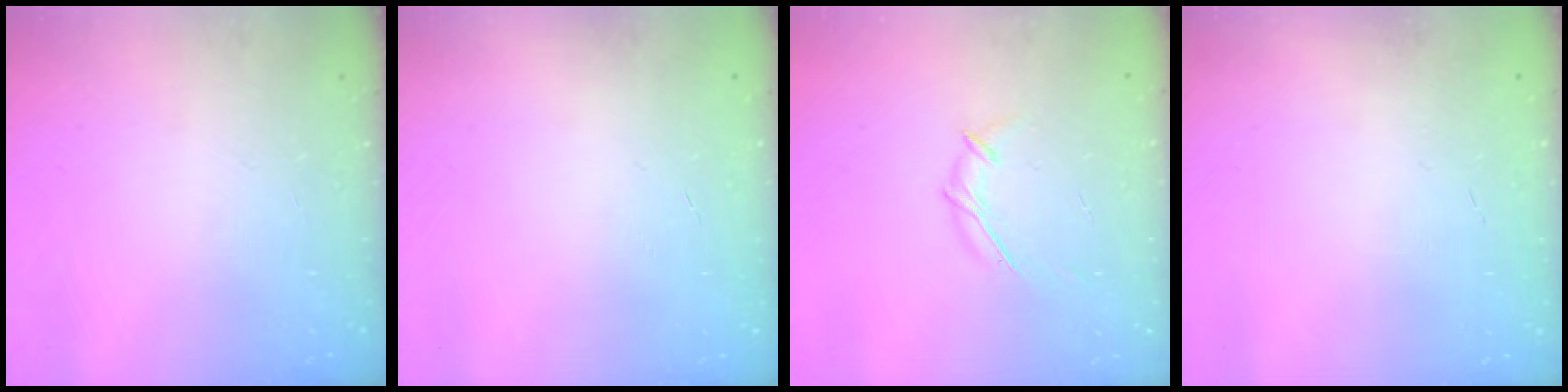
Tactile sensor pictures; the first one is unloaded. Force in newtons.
{"total": 0.0}
{"total": 5.3, "press": 5.2, "slide": 0.9}
{"total": 0.0}